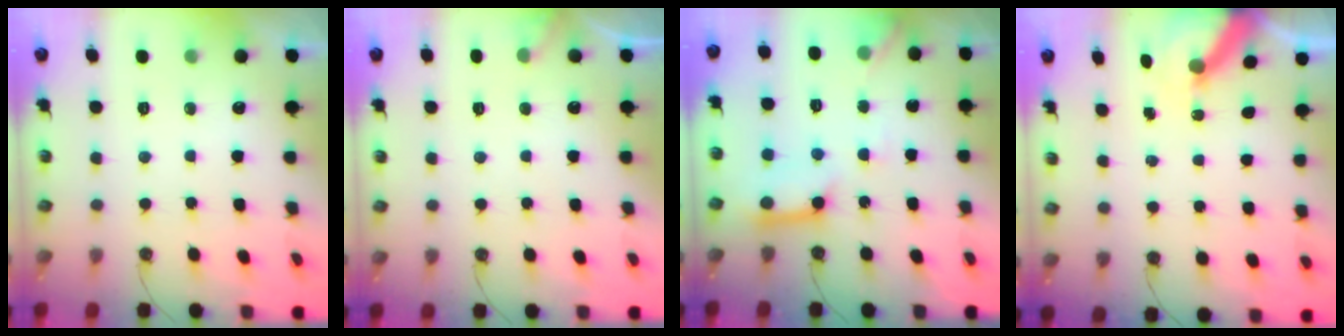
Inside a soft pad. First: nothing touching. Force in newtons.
{"total": 4.3, "press": 4.3, "slide": 0.3}
{"total": 11.8, "press": 11.8, "slide": 1.3}
{"total": 5.3, "press": 5.3, "slide": 0.7}